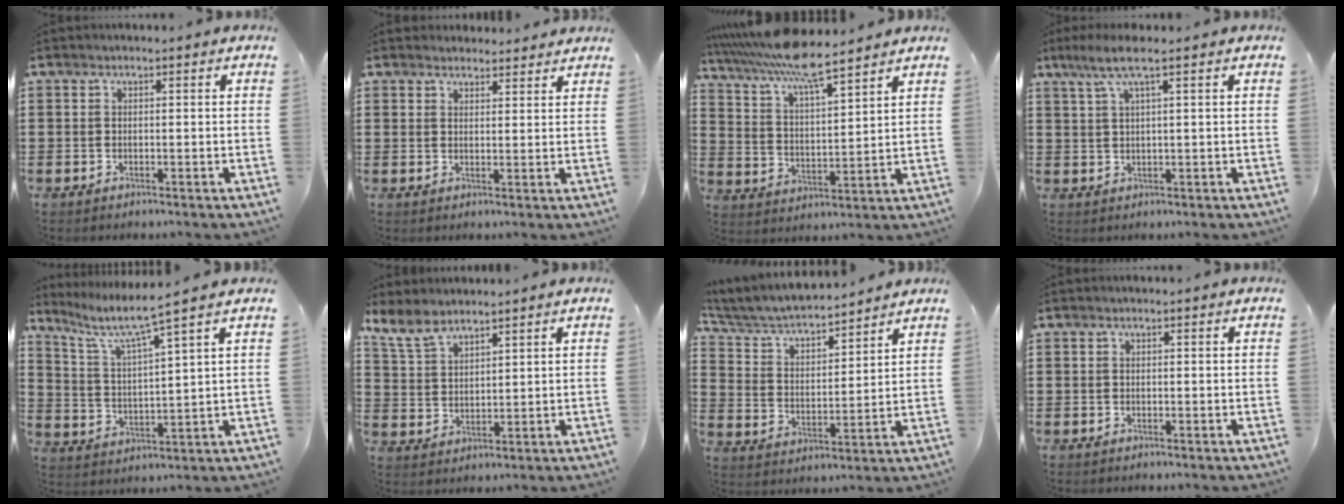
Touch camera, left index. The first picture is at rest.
{"total": 2.6, "force": [2.5, 0.6, 0.0], "torque": [-0.005, -0.005, 0.049]}
{"total": 8.4, "force": [7.2, 0.6, 4.3], "torque": [-0.107, -0.036, 0.124]}
{"total": 4.8, "force": [2.3, 0.4, 4.2], "torque": [-0.087, 0.005, 0.040]}
{"total": 5.2, "force": [4.0, 0.0, 3.3], "torque": [-0.086, -0.033, 0.058]}
{"total": 5.9, "force": [4.9, 2.1, 2.6], "torque": [-0.069, -0.011, 0.092]}
{"total": 5.2, "force": [4.8, 0.7, 1.7], "torque": [-0.057, -0.034, 0.076]}
{"total": 0.0}